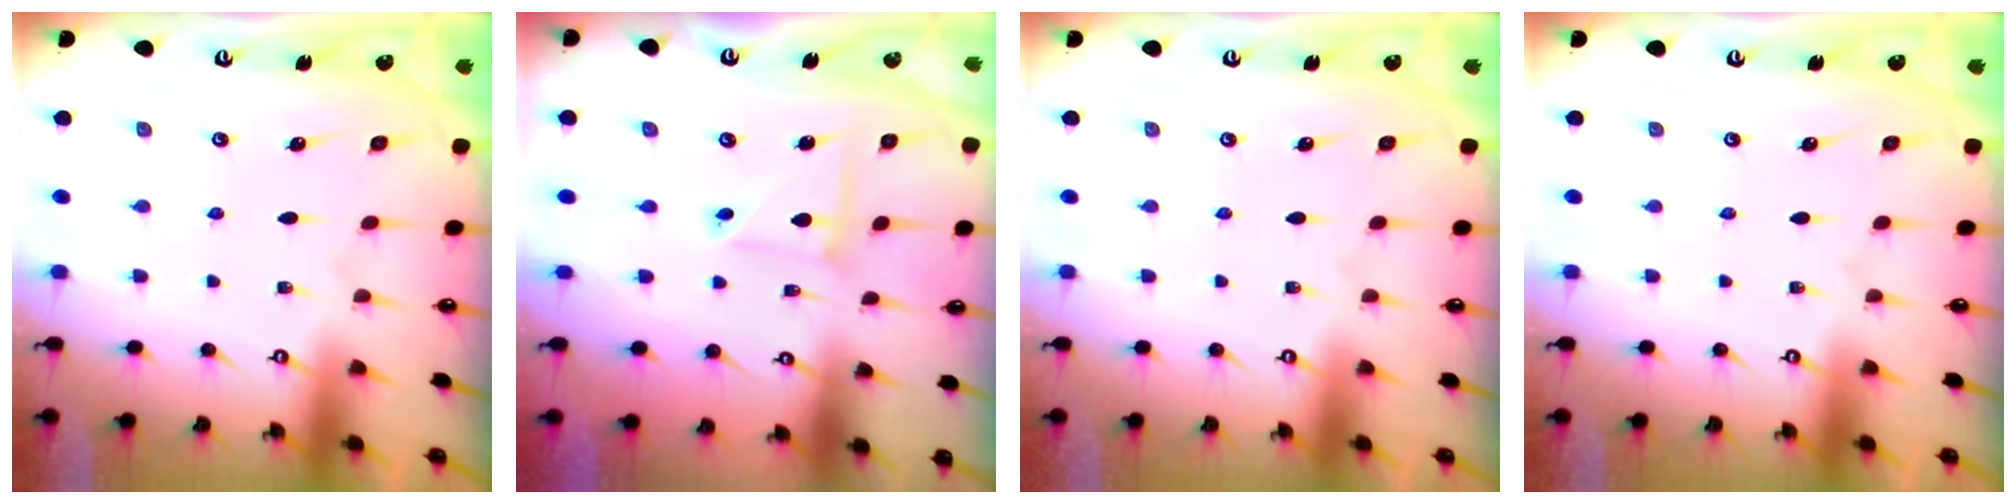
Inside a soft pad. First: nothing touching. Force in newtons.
{"total": 3.6, "press": 3.6, "slide": 0.4}
{"total": 0.0}
{"total": 0.0}